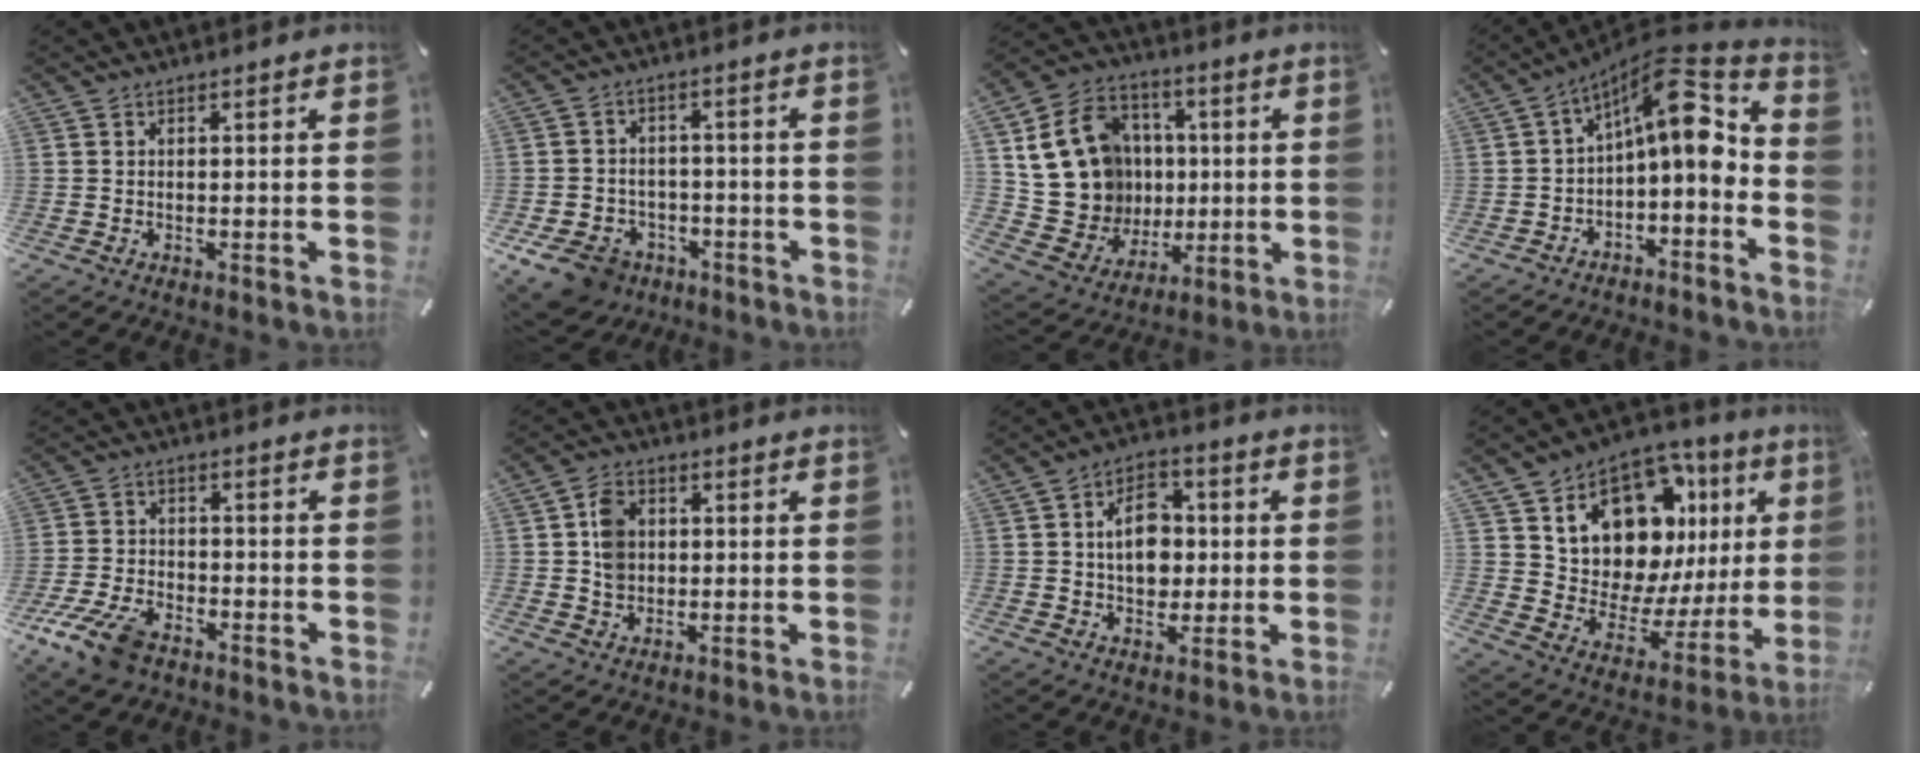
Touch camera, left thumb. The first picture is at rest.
{"total": 8.8, "force": [-5.4, 6.3, 3.2], "torque": [-0.078, 0.036, -0.099]}
{"total": 18.3, "force": [3.2, 16.7, 6.7], "torque": [-0.125, -0.005, 0.087]}
{"total": 13.1, "force": [4.2, 5.7, 11.0], "torque": [-0.153, -0.029, 0.063]}
{"total": 9.8, "force": [-6.2, 5.2, 5.5], "torque": [-0.118, 0.026, -0.116]}
{"total": 6.5, "force": [0.3, 5.6, 3.4], "torque": [-0.053, 0.008, 0.007]}
{"total": 10.4, "force": [0.7, 8.0, 6.7], "torque": [-0.109, 0.004, 0.006]}
{"total": 15.1, "force": [8.9, 10.1, 6.9], "torque": [-0.102, -0.086, 0.158]}